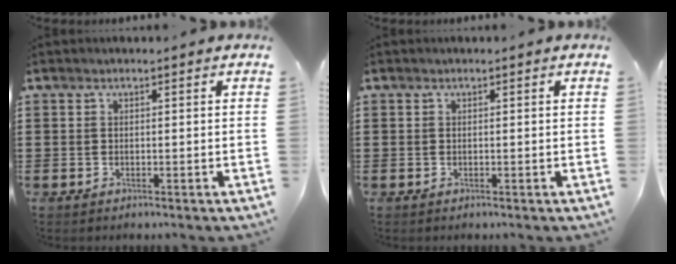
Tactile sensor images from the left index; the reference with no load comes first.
{"total": 0.0}